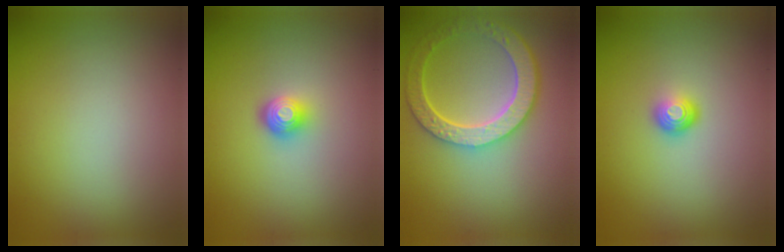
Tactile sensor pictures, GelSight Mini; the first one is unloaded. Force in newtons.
{"total": 2.2, "press": 1.5, "slide": 1.6}
{"total": 6.5, "press": 5.1, "slide": 4.1}
{"total": 1.6, "press": 1.1, "slide": 1.2}